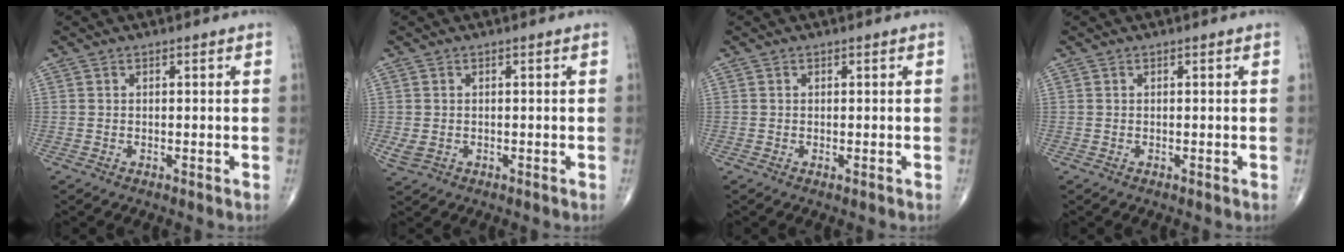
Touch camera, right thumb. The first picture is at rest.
{"total": 2.1, "force": [-0.3, 1.6, 1.3], "torque": [-0.033, 0.002, 0.001]}
{"total": 0.0}
{"total": 0.0}